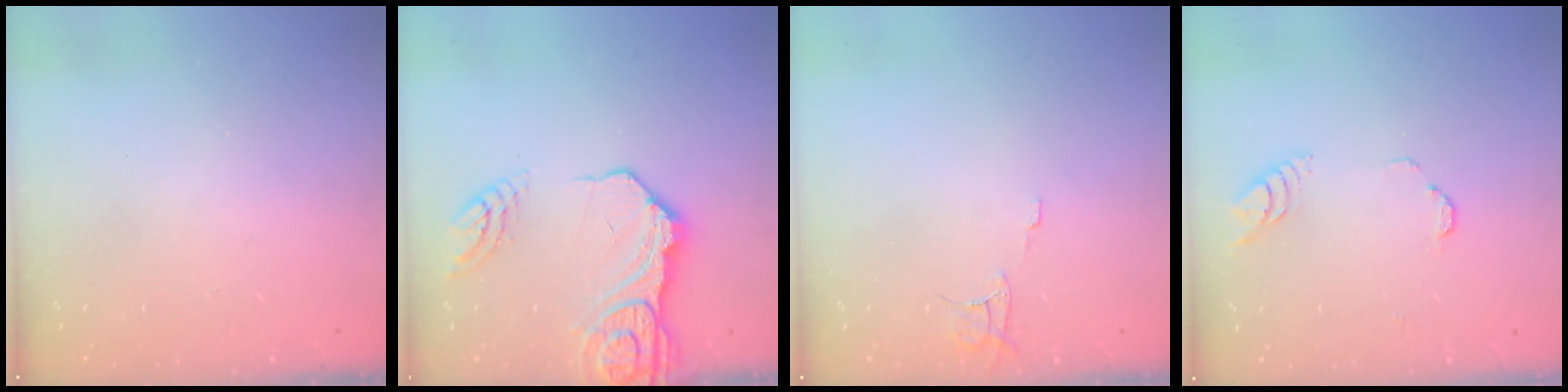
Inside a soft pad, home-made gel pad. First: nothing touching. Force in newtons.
{"total": 15.9, "press": 15.7, "slide": 1.8}
{"total": 6.1, "press": 6.1, "slide": 0.4}
{"total": 3.9, "press": 3.9, "slide": 0.3}